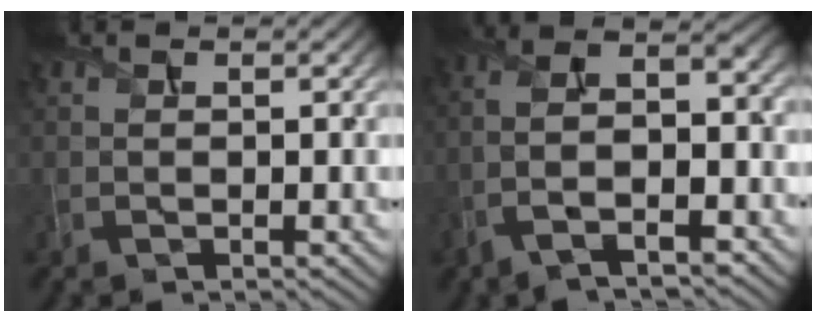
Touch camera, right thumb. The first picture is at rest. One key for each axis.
{"total": 10.4, "fx": -4.9, "fy": 4.0, "fz": 8.2, "tx": -0.165, "ty": -0.003, "tz": -0.093}